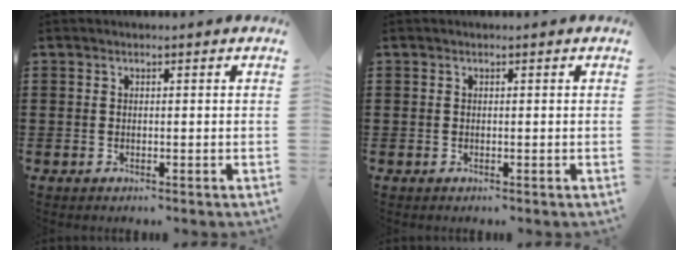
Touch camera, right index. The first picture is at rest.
{"total": 0.0}